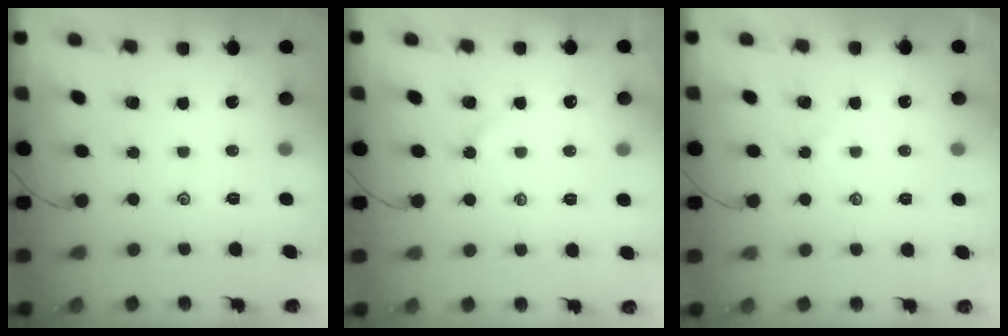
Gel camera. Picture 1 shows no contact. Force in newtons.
{"total": 2.7, "press": 2.7, "slide": 0.3}
{"total": 1.8, "press": 1.7, "slide": 0.3}